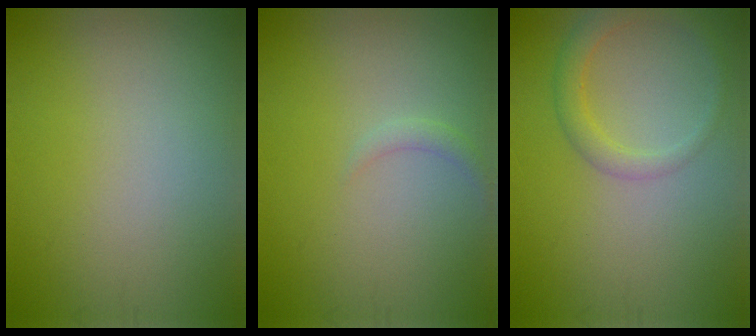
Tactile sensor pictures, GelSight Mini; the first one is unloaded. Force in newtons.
{"total": 0.9, "press": 0.9, "slide": 0.1}
{"total": 2.3, "press": 2.3, "slide": 0.1}